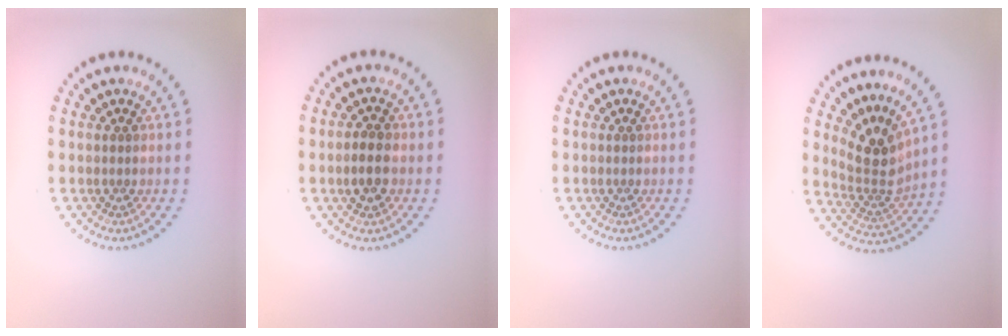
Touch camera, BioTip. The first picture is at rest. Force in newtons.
{"total": 2.4, "press": 2.3, "slide": 0.3}
{"total": 0.0}
{"total": 3.6, "press": 2.6, "slide": 2.6}